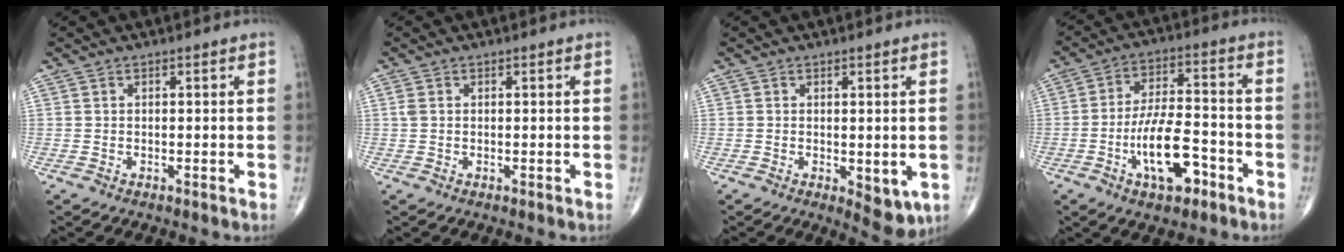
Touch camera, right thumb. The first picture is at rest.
{"total": 1.7, "force": [0.3, 1.1, 1.3], "torque": [-0.042, 0.006, 0.007]}
{"total": 5.5, "force": [-1.1, 2.5, 4.7], "torque": [-0.043, -0.011, -0.005]}
{"total": 12.5, "force": [-5.1, 5.2, 10.1], "torque": [-0.173, 0.032, -0.085]}